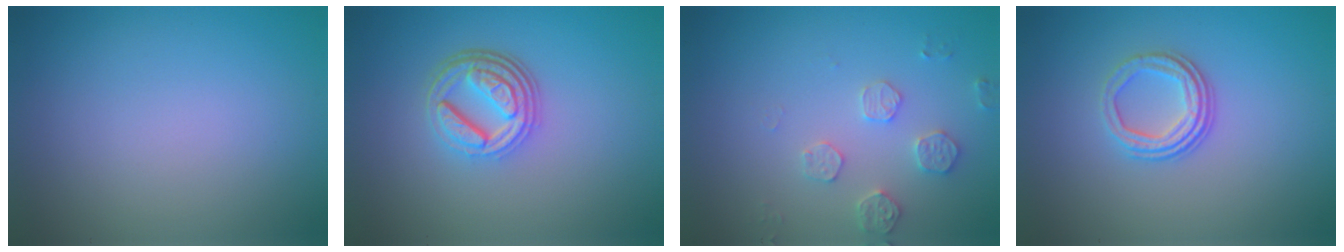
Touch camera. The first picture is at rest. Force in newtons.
{"total": 4.7, "press": 3.5, "slide": 3.1}
{"total": 2.5, "press": 2.5, "slide": 0.5}
{"total": 3.0, "press": 2.3, "slide": 2.0}